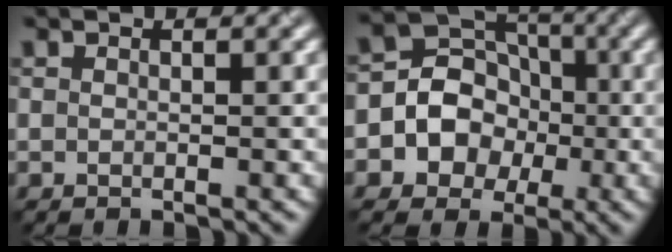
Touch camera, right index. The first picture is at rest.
{"total": 6.6, "force": [-1.5, 5.9, 2.7], "torque": [-0.027, 0.011, -0.049]}